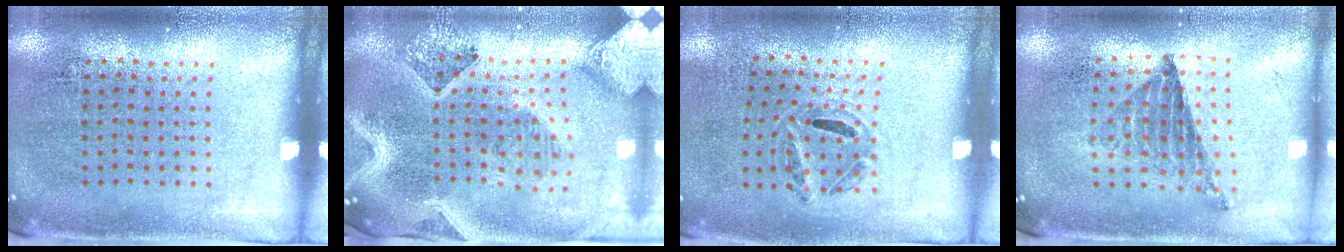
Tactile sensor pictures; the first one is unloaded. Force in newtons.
{"total": 3.7, "press": 3.1, "slide": 2.2}
{"total": 1.2, "press": 0.8, "slide": 0.9}
{"total": 0.5, "press": 0.5, "slide": 0.1}